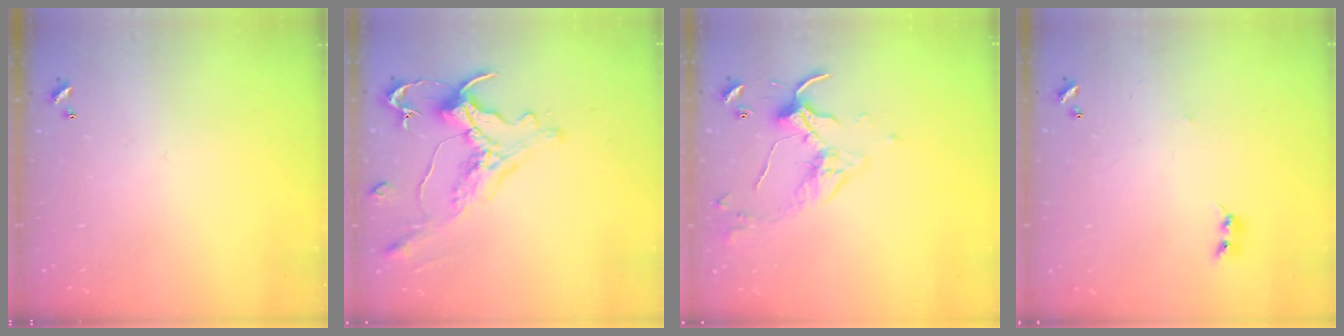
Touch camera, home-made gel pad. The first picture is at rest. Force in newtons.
{"total": 0.7, "press": 0.1, "slide": 0.7}
{"total": 3.7, "press": 3.7, "slide": 0.5}
{"total": 2.7, "press": 2.7, "slide": 0.3}